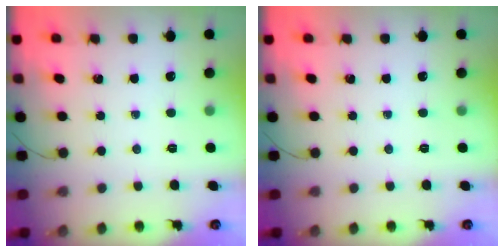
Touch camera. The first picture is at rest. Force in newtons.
{"total": 0.0}